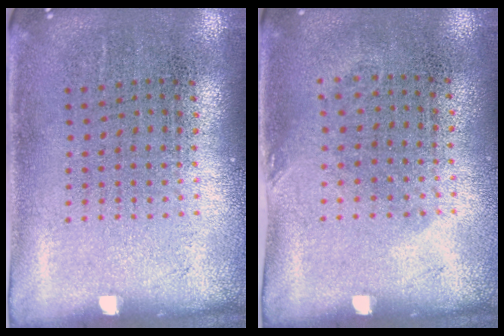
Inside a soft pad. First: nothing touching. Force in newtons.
{"total": 0.8, "press": 0.7, "slide": 0.5}